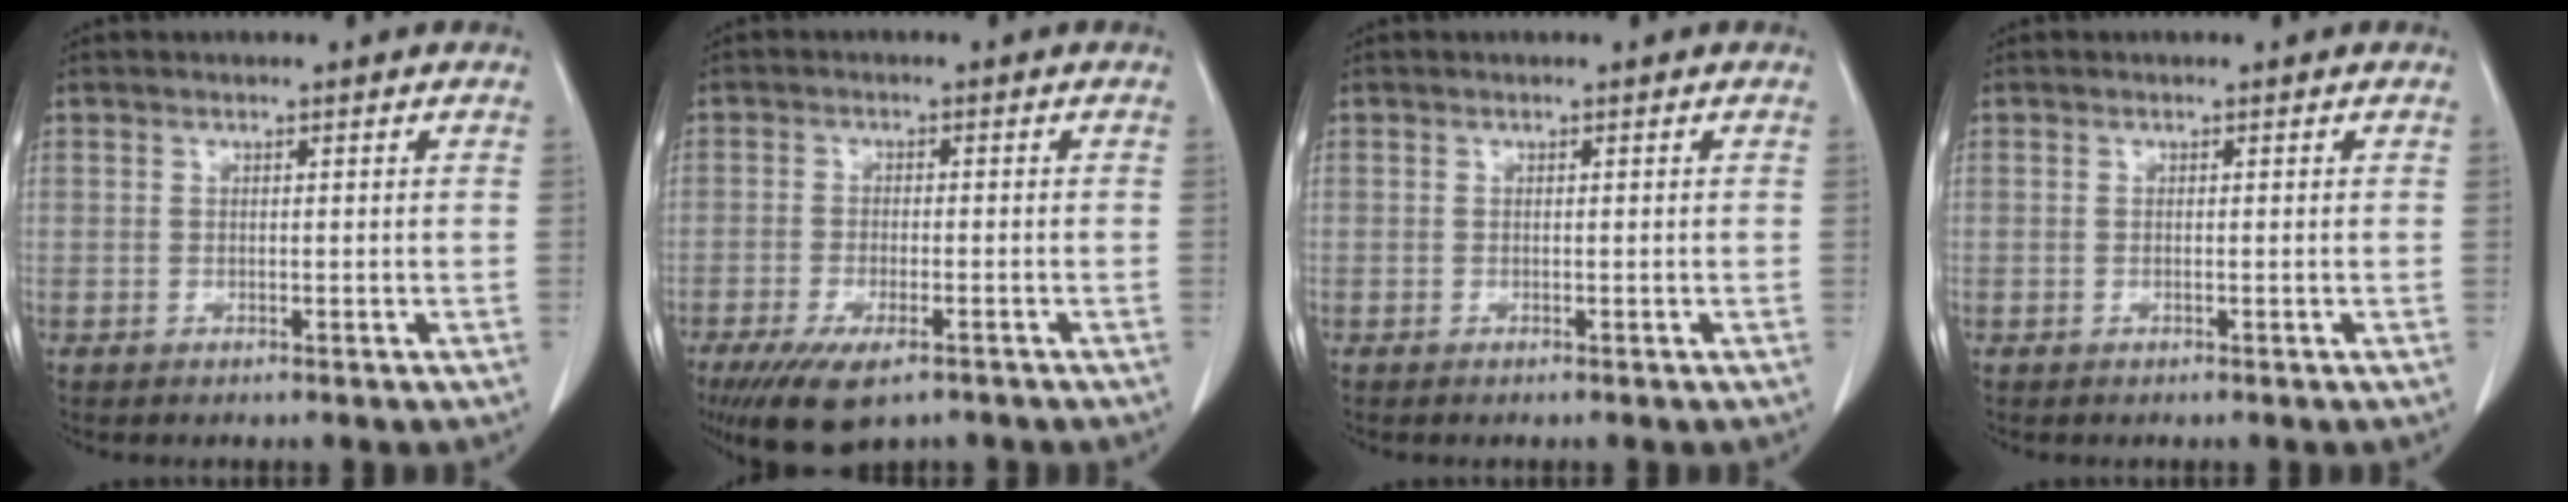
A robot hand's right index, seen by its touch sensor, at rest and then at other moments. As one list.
[{"total": 8.7, "force": [-5.8, 2.8, 5.9], "torque": [-0.095, -0.016, -0.089]}, {"total": 0.0}, {"total": 0.0}]